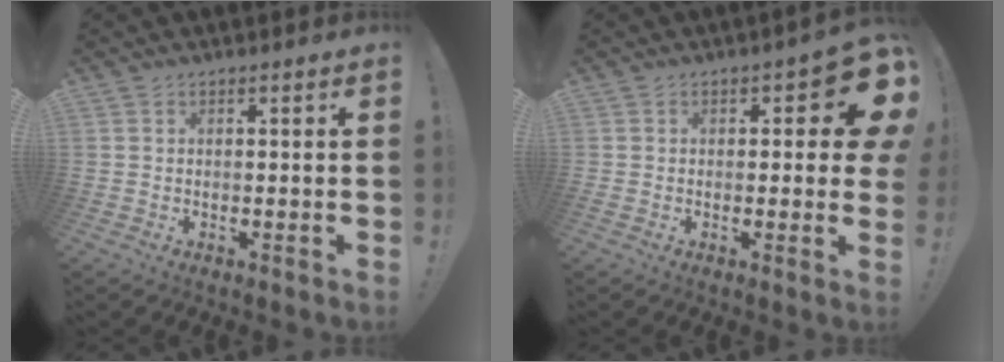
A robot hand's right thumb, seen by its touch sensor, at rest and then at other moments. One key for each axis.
{"total": 8.0, "fx": 2.5, "fy": 3.1, "fz": 7.0, "tx": -0.072, "ty": -0.023, "tz": 0.042}